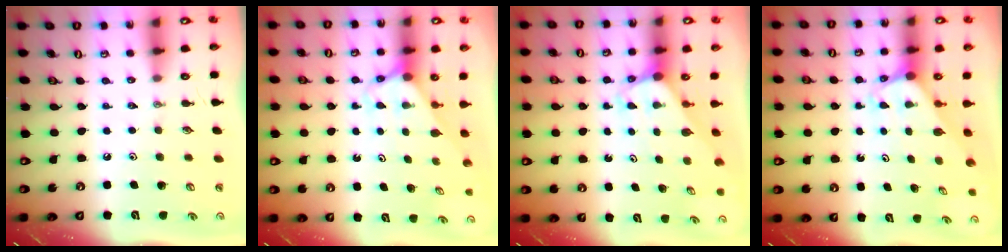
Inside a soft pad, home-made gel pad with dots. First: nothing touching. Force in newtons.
{"total": 2.7, "press": 2.7, "slide": 0.2}
{"total": 3.0, "press": 3.0, "slide": 0.2}
{"total": 1.8, "press": 1.8, "slide": 0.1}